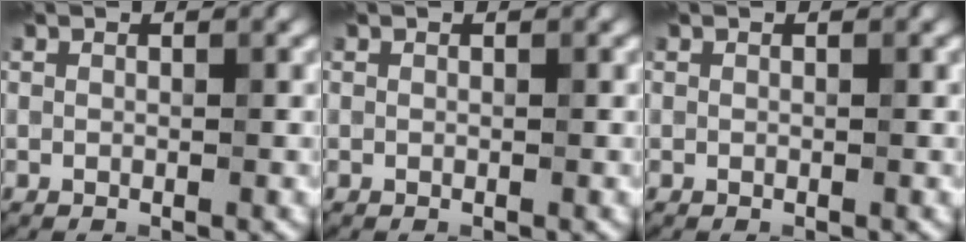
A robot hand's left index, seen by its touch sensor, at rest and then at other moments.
{"total": 0.0}
{"total": 0.0}